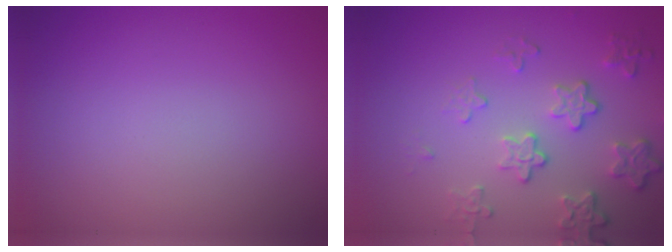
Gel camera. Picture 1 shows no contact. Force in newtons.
{"total": 4.2, "press": 3.2, "slide": 2.7}